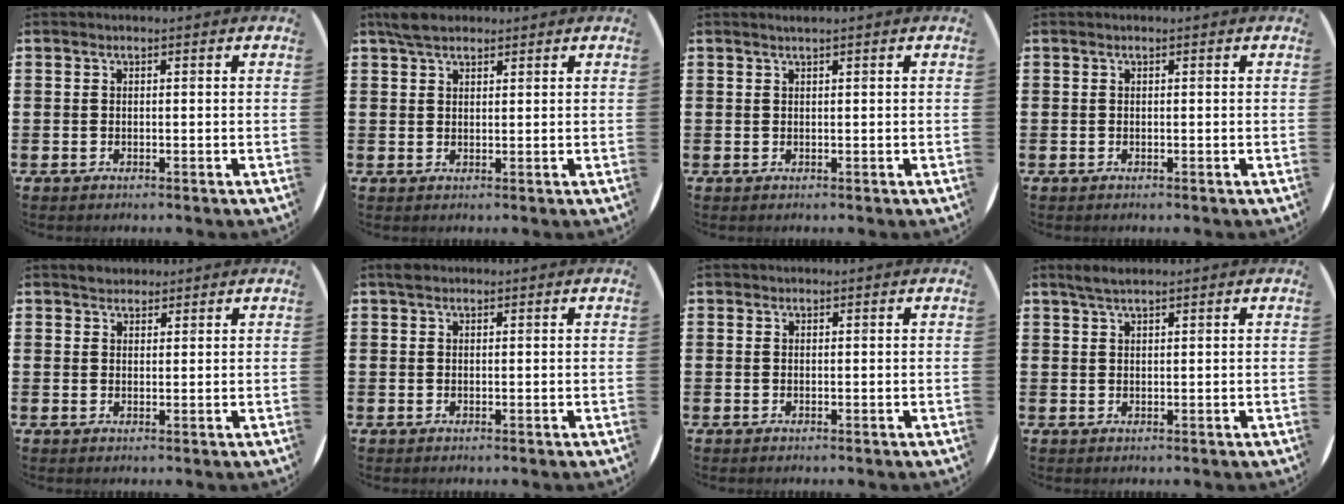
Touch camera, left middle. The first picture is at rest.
{"total": 3.3, "force": [2.7, 1.3, 1.3], "torque": [-0.024, 0.004, 0.049]}
{"total": 0.6, "force": [0.4, -0.2, 0.4], "torque": [-0.005, -0.001, 0.009]}
{"total": 0.0}
{"total": 1.7, "force": [1.6, 0.6, -0.1], "torque": [-0.001, 0.004, 0.032]}
{"total": 1.2, "force": [1.0, 0.6, 0.4], "torque": [-0.001, 0.001, 0.017]}
{"total": 0.0}
{"total": 1.9, "force": [1.6, 0.2, 1.0], "torque": [-0.022, 0.003, 0.029]}